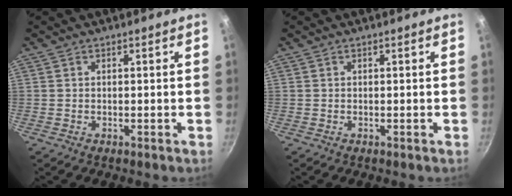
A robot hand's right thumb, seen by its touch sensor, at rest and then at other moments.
{"total": 0.0}